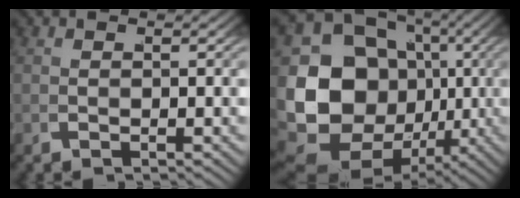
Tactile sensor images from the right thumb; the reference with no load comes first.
{"total": 17.6, "force": [-0.1, 14.0, 10.7], "torque": [-0.260, -0.069, 0.030]}